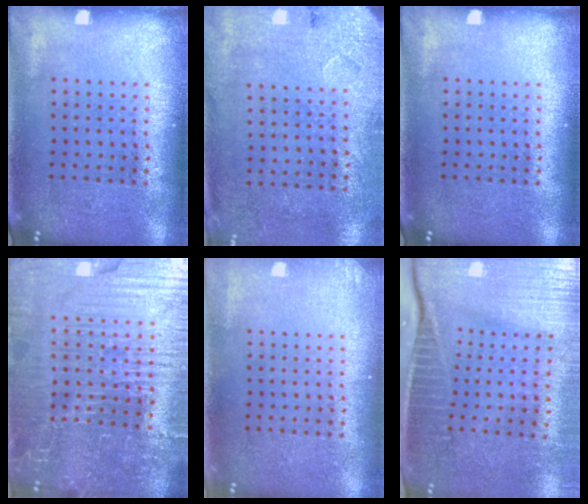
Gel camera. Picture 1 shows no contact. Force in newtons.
{"total": 2.7, "press": 2.2, "slide": 1.5}
{"total": 0.0}
{"total": 6.7, "press": 6.0, "slide": 3.0}
{"total": 0.7, "press": 0.7, "slide": 0.1}
{"total": 3.9, "press": 3.5, "slide": 1.7}